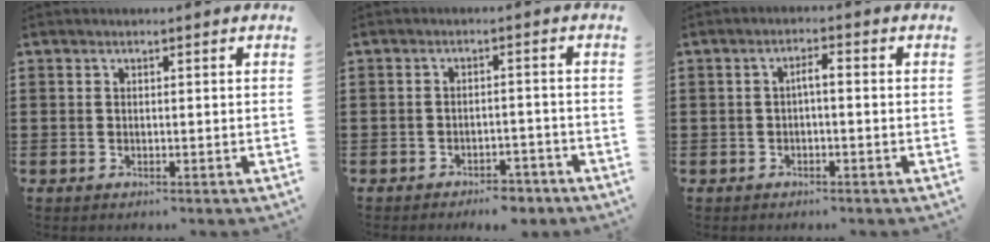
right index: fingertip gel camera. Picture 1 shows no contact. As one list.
[{"total": 3.3, "force": [-3.2, 0.5, 0.5], "torque": [-0.013, 0.002, -0.064]}, {"total": 1.9, "force": [-0.5, 0.3, 1.8], "torque": [-0.034, 0.004, -0.012]}]